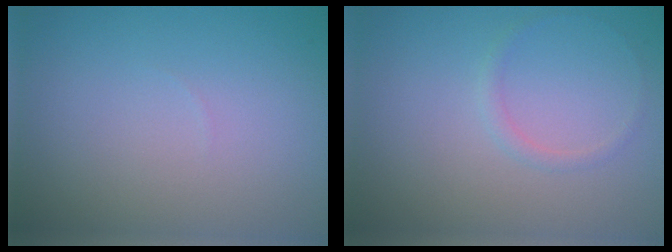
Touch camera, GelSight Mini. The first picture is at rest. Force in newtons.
{"total": 0.8, "press": 0.8, "slide": 0.0}